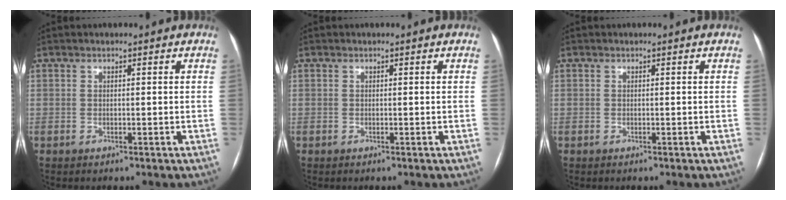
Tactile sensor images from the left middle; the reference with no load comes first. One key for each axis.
{"total": 0.0}
{"total": 0.0}